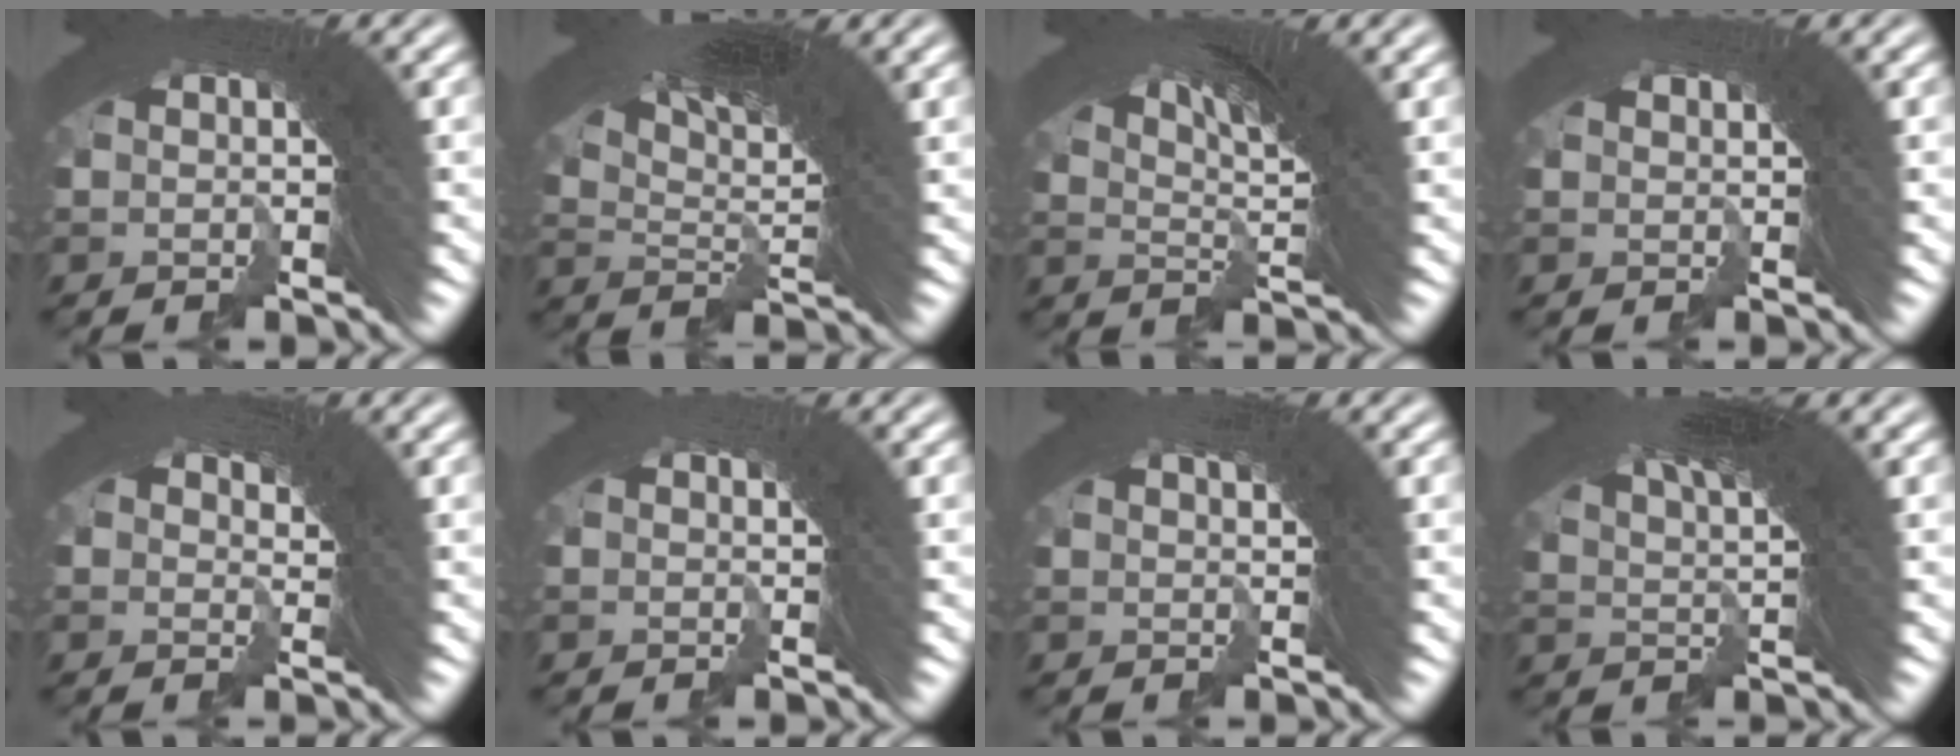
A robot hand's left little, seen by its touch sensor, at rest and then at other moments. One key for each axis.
{"total": 9.9, "fx": 6.0, "fy": 0.7, "fz": 7.8, "tx": -0.131, "ty": 0.017, "tz": 0.099}
{"total": 9.0, "fx": 5.1, "fy": 0.0, "fz": 7.4, "tx": -0.104, "ty": 0.038, "tz": 0.076}
{"total": 0.9, "fx": -0.1, "fy": -0.9, "fz": -0.1, "tx": -0.005, "ty": -0.010, "tz": 0.007}
{"total": 0.8, "fx": 0.0, "fy": 0.5, "fz": 0.6, "tx": -0.014, "ty": -0.019, "tz": 0.008}
{"total": 0.0}
{"total": 1.3, "fx": 0.6, "fy": -0.8, "fz": 0.9, "tx": -0.014, "ty": 0.008, "tz": 0.011}
{"total": 7.4, "fx": 4.2, "fy": -0.9, "fz": 6.0, "tx": -0.082, "ty": 0.040, "tz": 0.064}